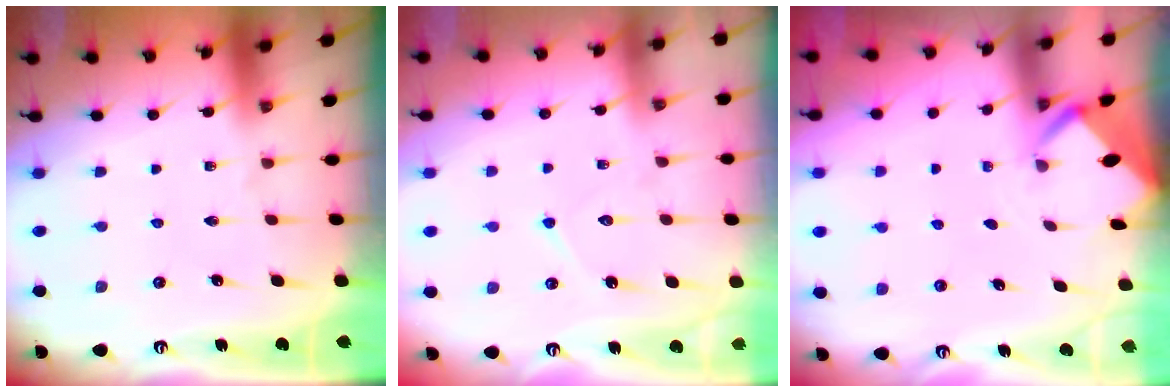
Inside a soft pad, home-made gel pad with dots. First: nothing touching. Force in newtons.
{"total": 6.6, "press": 6.6, "slide": 0.6}
{"total": 1.9, "press": 1.9, "slide": 0.2}